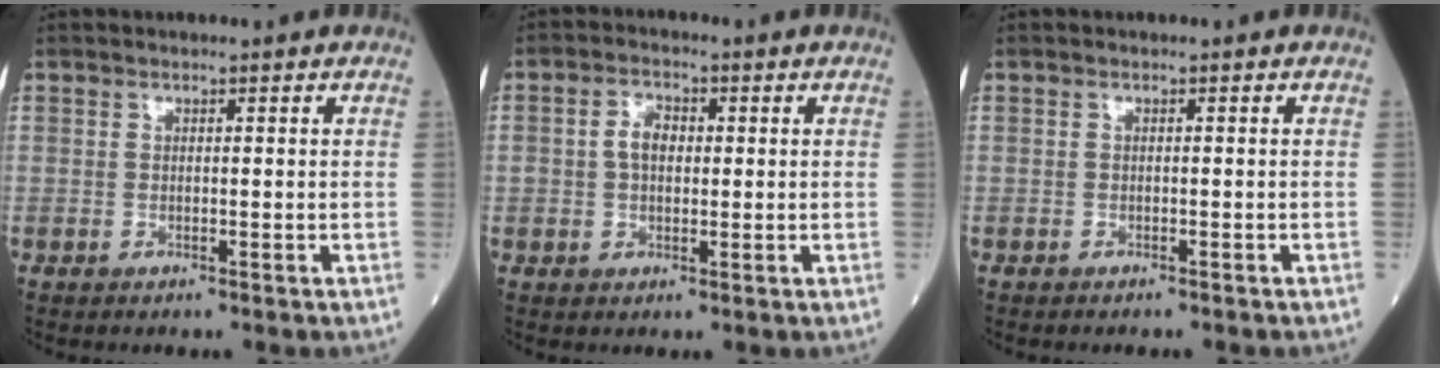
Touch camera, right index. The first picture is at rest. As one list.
[{"total": 3.9, "force": [0.3, 2.4, 3.0], "torque": [-0.063, 0.013, 0.007]}, {"total": 1.2, "force": [-1.0, 0.2, 0.5], "torque": [-0.010, -0.002, -0.013]}]